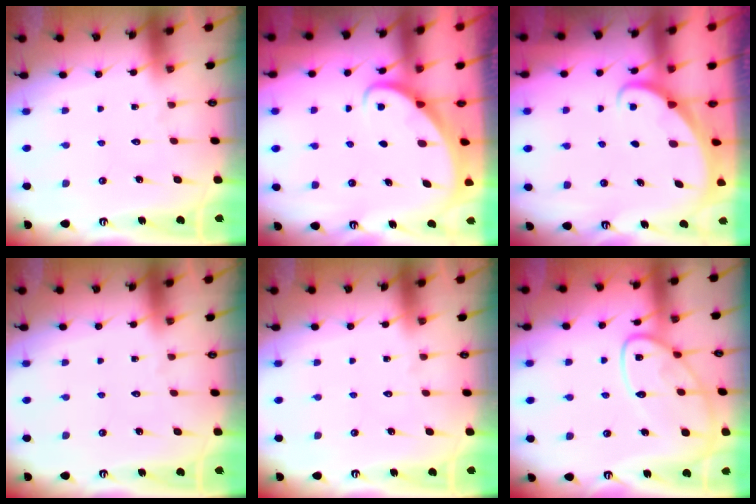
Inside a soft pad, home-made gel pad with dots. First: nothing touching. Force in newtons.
{"total": 2.3, "press": 2.3, "slide": 0.2}
{"total": 1.7, "press": 1.7, "slide": 0.1}
{"total": 0.0}
{"total": 0.0}
{"total": 11.7, "press": 11.6, "slide": 0.7}